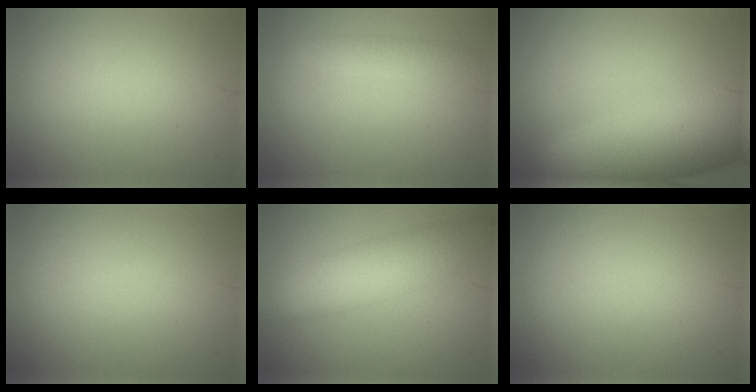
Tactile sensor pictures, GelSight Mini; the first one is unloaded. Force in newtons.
{"total": 1.6, "press": 1.6, "slide": 0.0}
{"total": 11.9, "press": 11.9, "slide": 0.6}
{"total": 0.0}
{"total": 6.3, "press": 6.3, "slide": 0.4}
{"total": 0.0}